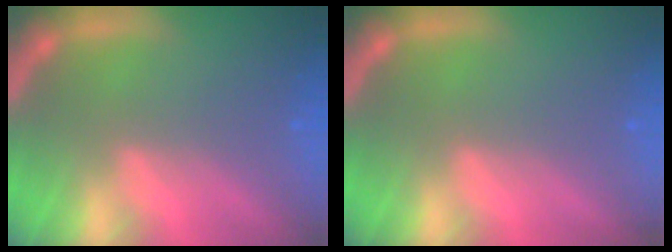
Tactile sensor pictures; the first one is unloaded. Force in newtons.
{"total": 0.0}